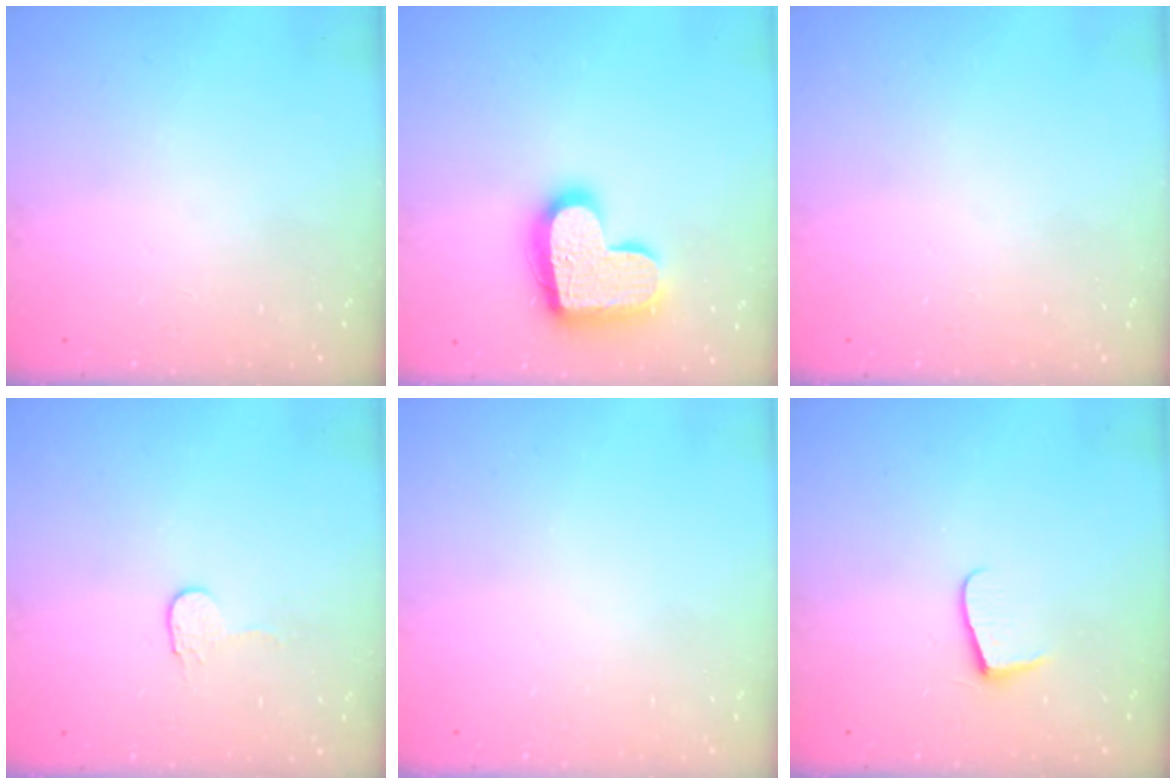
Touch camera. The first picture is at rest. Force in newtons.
{"total": 17.7, "press": 17.6, "slide": 1.3}
{"total": 0.5, "press": 0.5, "slide": 0.1}
{"total": 3.2, "press": 3.2, "slide": 0.3}
{"total": 0.6, "press": 0.6, "slide": 0.2}
{"total": 6.8, "press": 6.8, "slide": 0.6}